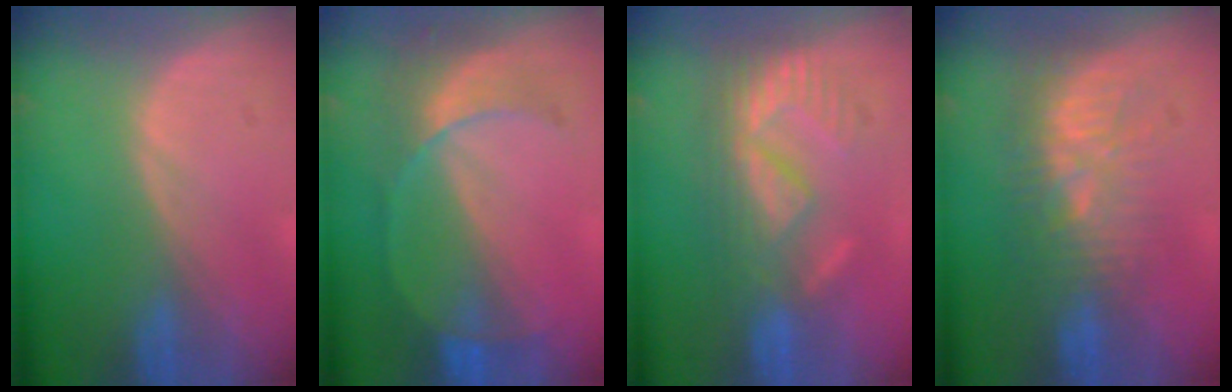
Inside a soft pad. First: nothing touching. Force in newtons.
{"total": 7.9, "press": 6.9, "slide": 3.9}
{"total": 9.5, "press": 8.2, "slide": 4.9}
{"total": 9.3, "press": 8.5, "slide": 3.6}